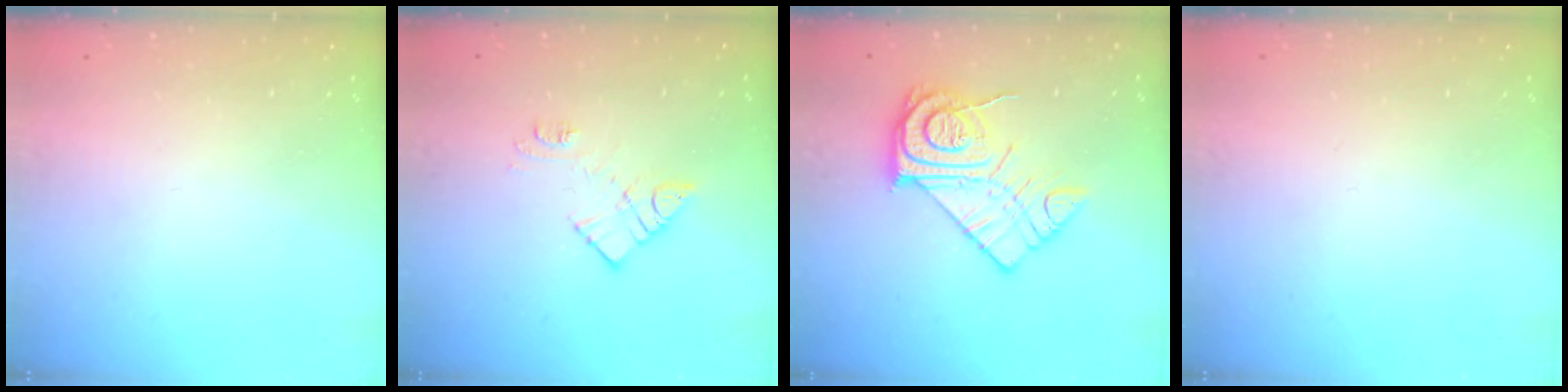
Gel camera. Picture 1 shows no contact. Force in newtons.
{"total": 10.1, "press": 10.1, "slide": 0.6}
{"total": 14.9, "press": 14.8, "slide": 1.2}
{"total": 0.0}